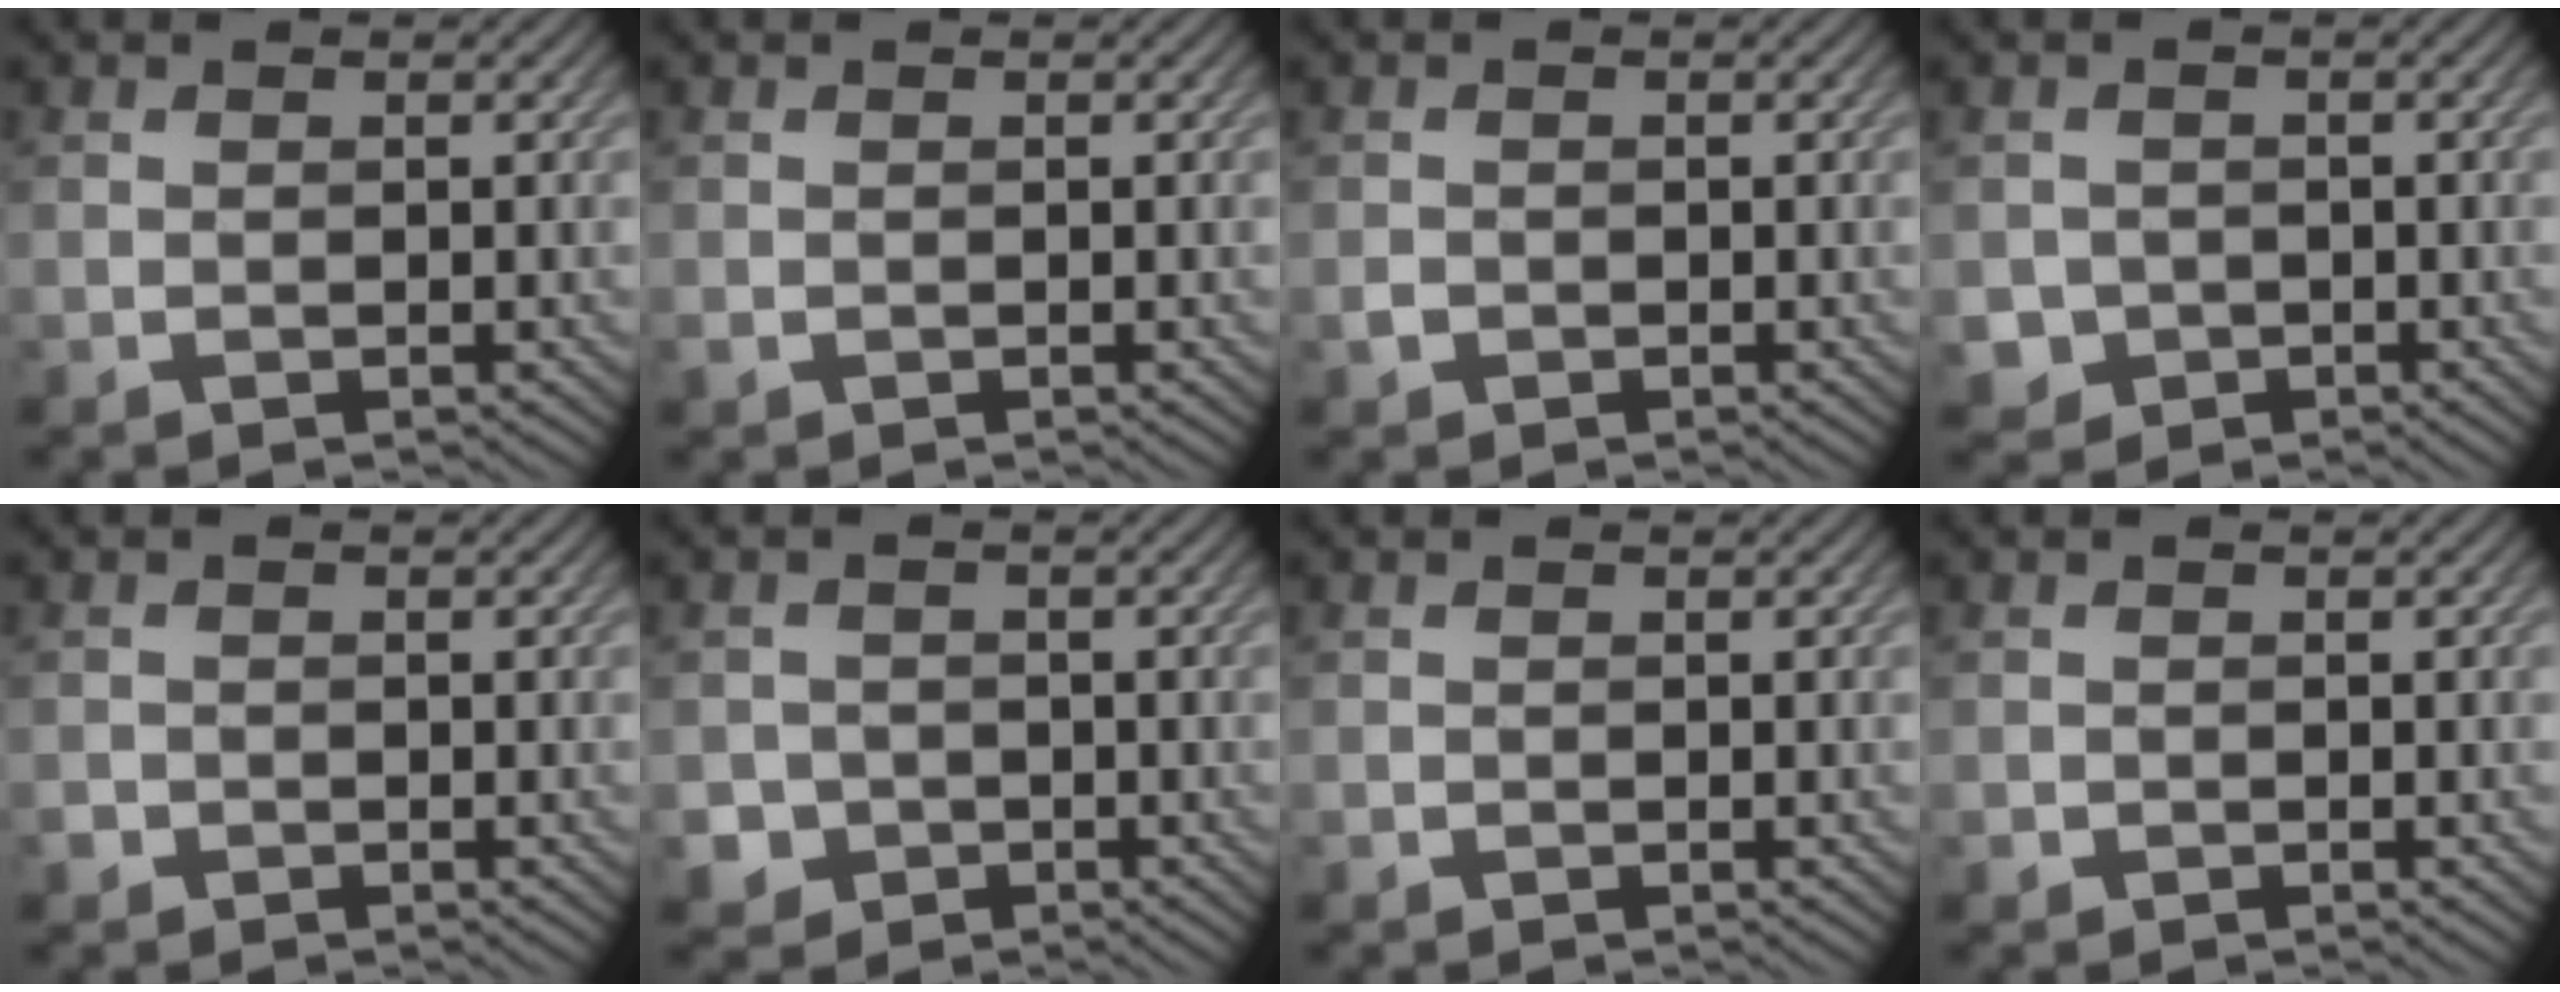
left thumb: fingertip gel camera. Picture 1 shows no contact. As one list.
[{"total": 0.7, "force": [-0.3, 0.6, 0.3], "torque": [-0.008, -0.007, -0.007]}, {"total": 0.9, "force": [-0.4, 0.7, 0.3], "torque": [-0.006, -0.004, -0.010]}, {"total": 2.6, "force": [-0.9, 2.4, 0.4], "torque": [-0.011, -0.010, -0.019]}, {"total": 1.1, "force": [-0.7, 0.9, 0.2], "torque": [-0.003, -0.004, -0.016]}, {"total": 2.6, "force": [-1.1, 2.3, 0.4], "torque": [-0.008, -0.008, -0.021]}, {"total": 0.0}, {"total": 0.5, "force": [-0.2, 0.5, 0.0], "torque": [0.001, -0.005, -0.006]}]